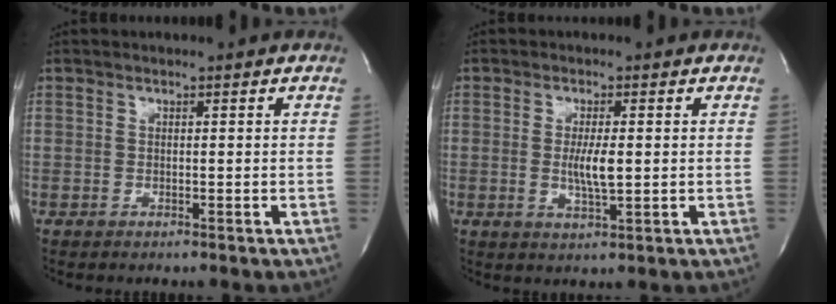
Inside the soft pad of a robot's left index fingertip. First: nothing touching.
{"total": 4.1, "force": [-0.1, 0.7, 4.1], "torque": [-0.079, -0.007, 0.000]}